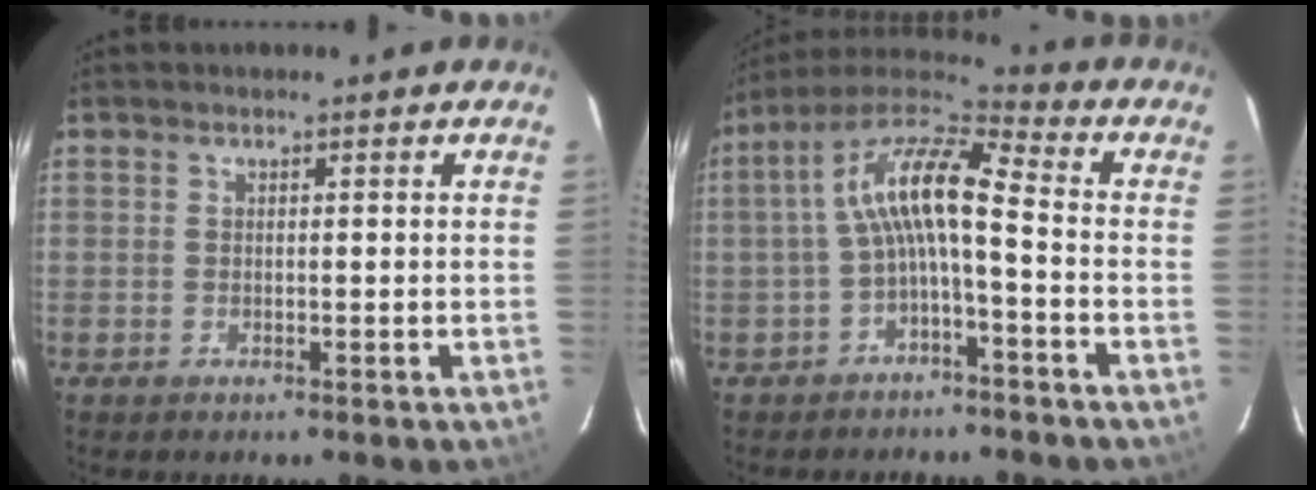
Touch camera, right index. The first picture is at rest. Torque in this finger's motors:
{"motor_torque": [0.72, 0.07, 0.75, 0.21]}